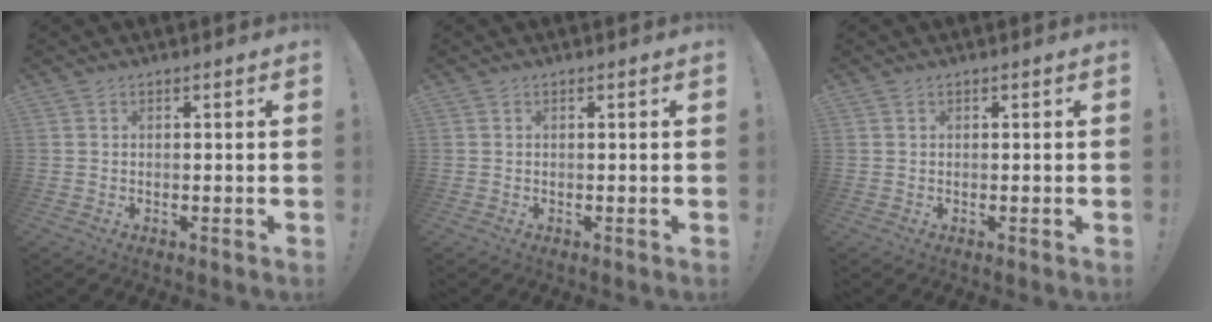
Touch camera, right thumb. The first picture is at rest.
{"total": 0.0}
{"total": 0.0}